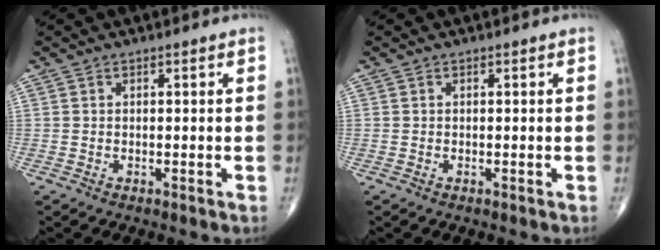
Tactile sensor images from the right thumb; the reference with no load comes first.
{"total": 0.0}